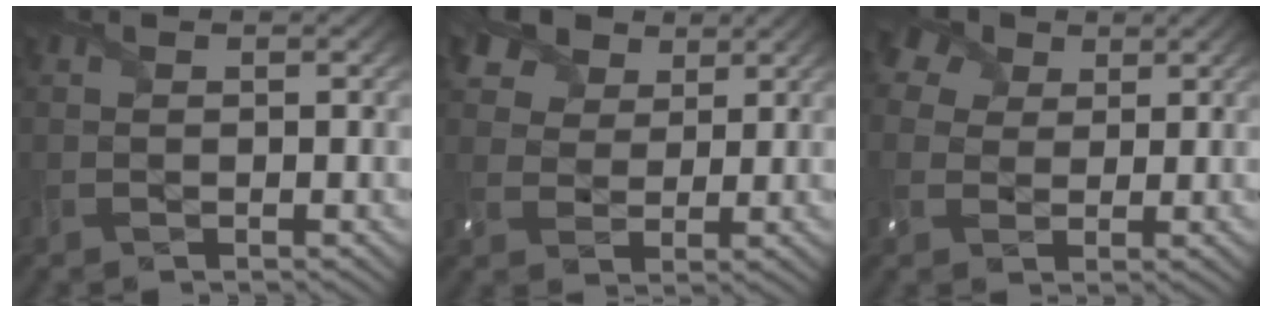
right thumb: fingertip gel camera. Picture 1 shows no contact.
{"total": 9.5, "force": [6.1, 6.1, 3.9], "torque": [-0.138, 0.007, 0.108]}
{"total": 6.7, "force": [3.2, 4.9, 3.3], "torque": [-0.099, 0.018, 0.055]}